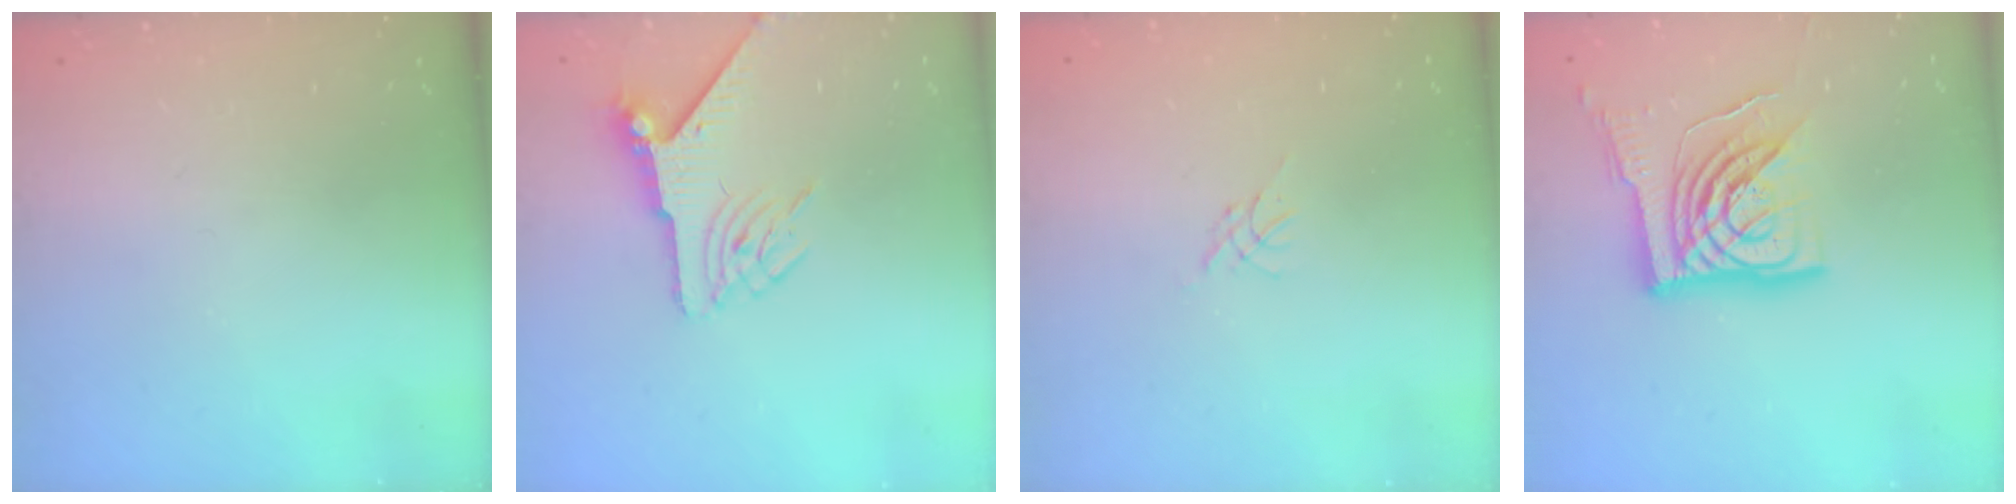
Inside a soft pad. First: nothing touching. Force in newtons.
{"total": 6.1, "press": 6.1, "slide": 0.4}
{"total": 0.0}
{"total": 15.5, "press": 15.4, "slide": 1.8}